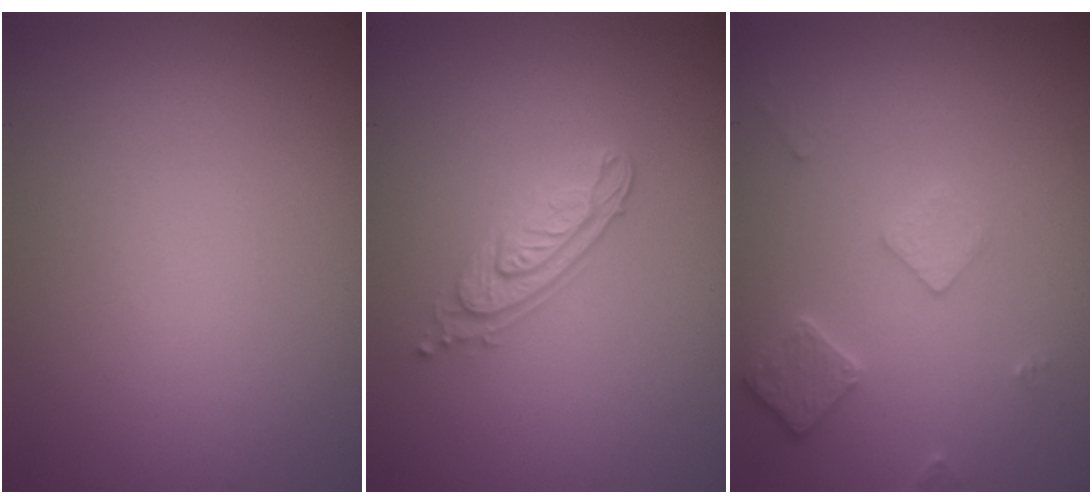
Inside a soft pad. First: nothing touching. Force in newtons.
{"total": 2.9, "press": 2.6, "slide": 1.4}
{"total": 2.5, "press": 2.4, "slide": 0.4}